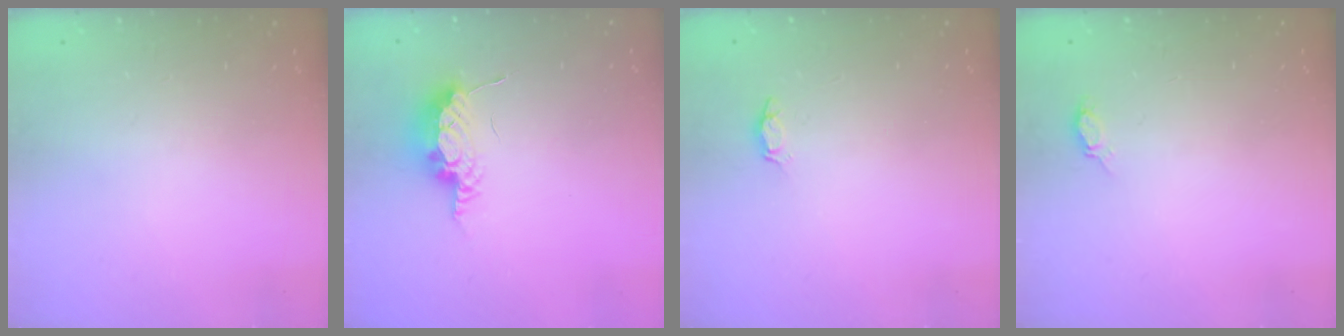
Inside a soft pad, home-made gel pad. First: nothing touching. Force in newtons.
{"total": 8.3, "press": 8.1, "slide": 1.9}
{"total": 2.9, "press": 2.9, "slide": 0.4}
{"total": 9.3, "press": 4.9, "slide": 8.0}